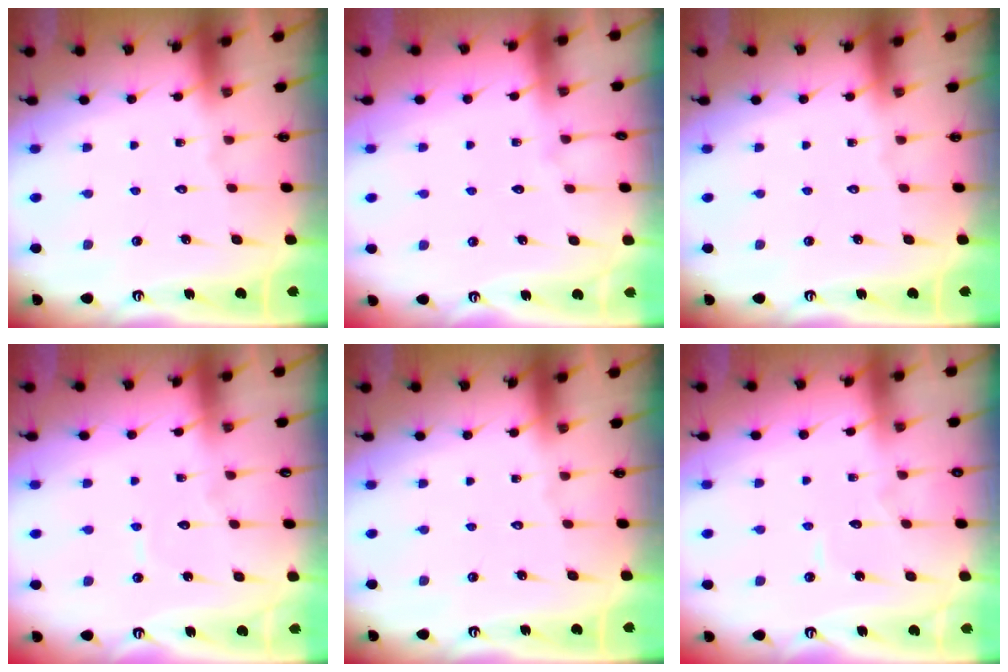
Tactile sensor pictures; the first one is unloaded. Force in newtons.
{"total": 2.9, "press": 2.9, "slide": 0.4}
{"total": 0.0}
{"total": 3.6, "press": 3.6, "slide": 0.2}
{"total": 0.0}
{"total": 3.9, "press": 3.8, "slide": 0.5}